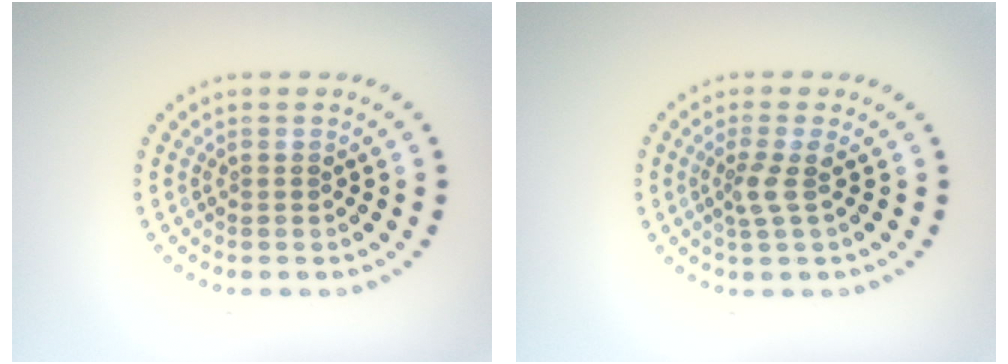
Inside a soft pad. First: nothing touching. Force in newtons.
{"total": 1.9, "press": 1.4, "slide": 1.4}